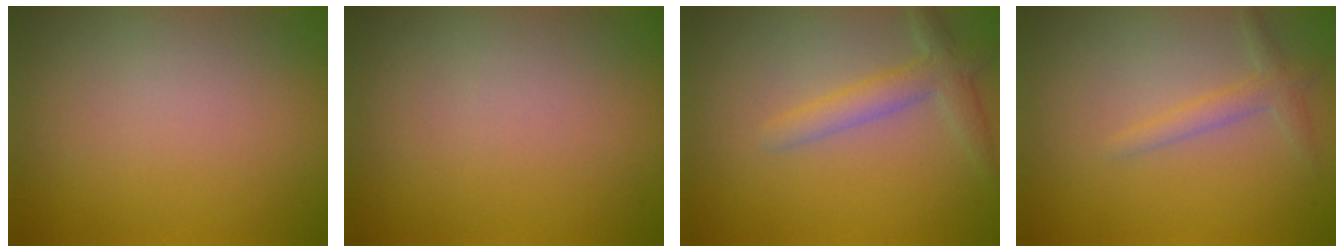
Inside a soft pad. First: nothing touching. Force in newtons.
{"total": 0.0}
{"total": 2.8, "press": 2.8, "slide": 0.3}
{"total": 1.7, "press": 1.7, "slide": 0.1}